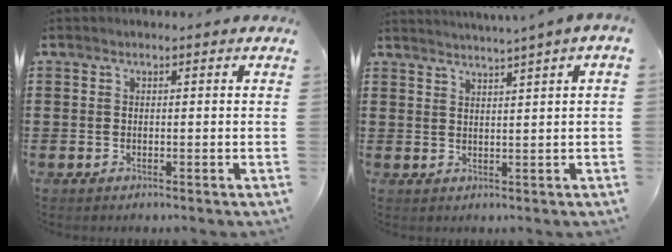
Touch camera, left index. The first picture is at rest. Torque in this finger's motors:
{"motor_torque": [0.11, -2.02, 0.73, 0.17]}